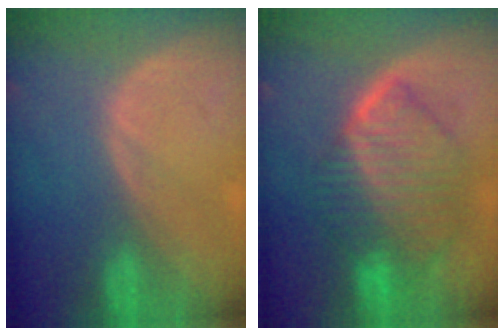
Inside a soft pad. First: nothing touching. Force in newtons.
{"total": 10.2, "press": 10.1, "slide": 1.1}